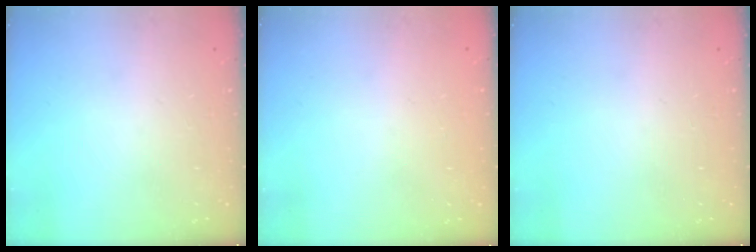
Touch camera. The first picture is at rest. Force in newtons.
{"total": 0.6, "press": 0.6, "slide": 0.0}
{"total": 0.0}